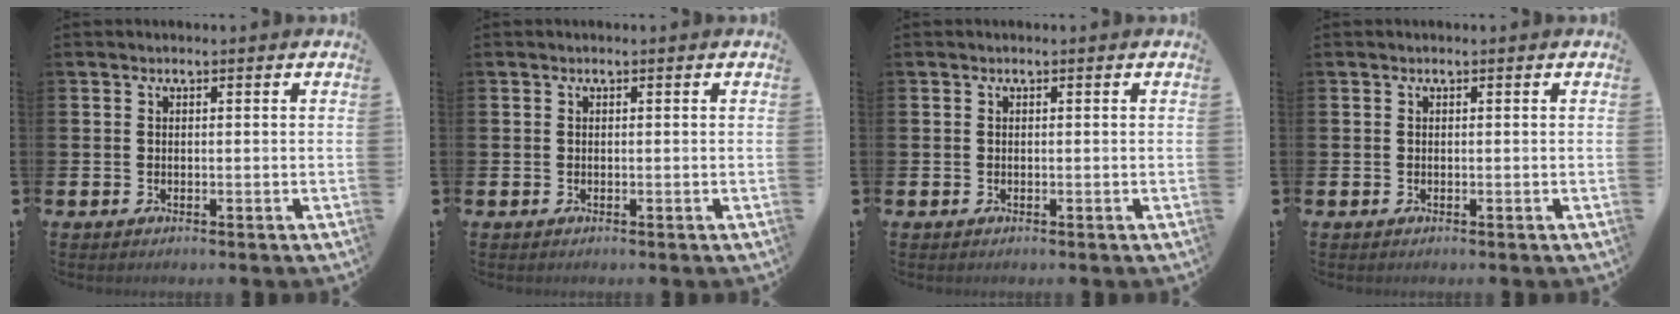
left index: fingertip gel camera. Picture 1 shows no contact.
{"total": 0.0}
{"total": 0.0}
{"total": 0.0}